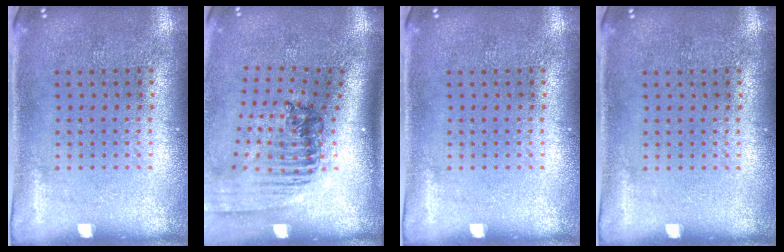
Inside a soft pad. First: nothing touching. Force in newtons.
{"total": 1.7, "press": 1.4, "slide": 1.0}
{"total": 0.0}
{"total": 0.0}